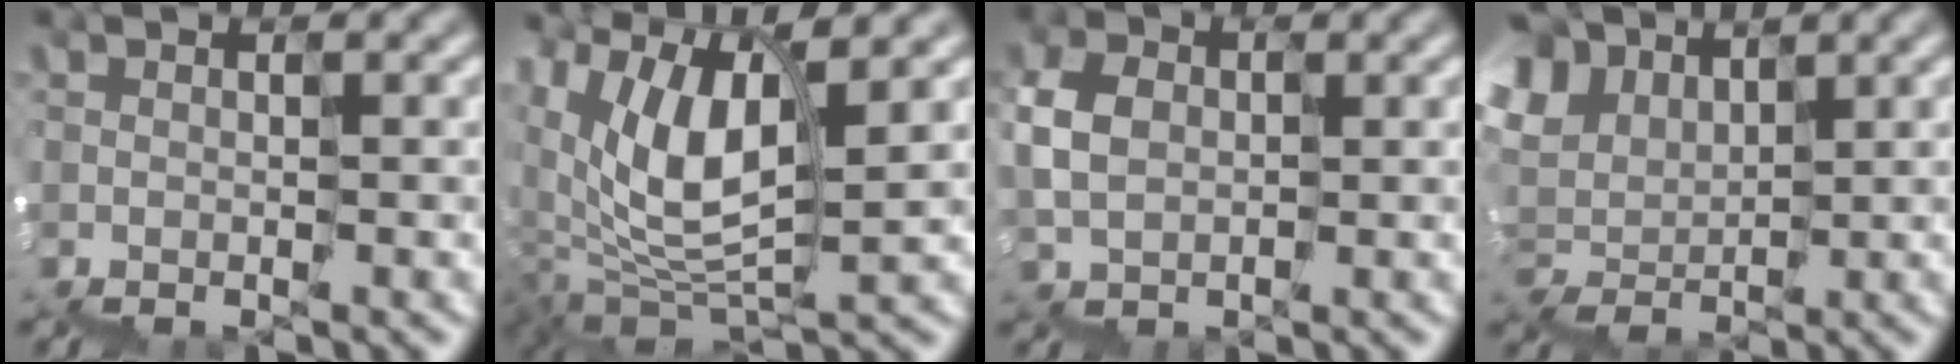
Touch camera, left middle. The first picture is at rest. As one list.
[{"total": 6.6, "force": [4.3, 3.0, 4.0], "torque": [-0.093, 0.011, 0.079]}, {"total": 2.0, "force": [0.3, 2.0, 0.2], "torque": [-0.011, 0.022, -0.002]}, {"total": 5.0, "force": [4.5, 2.1, -0.8], "torque": [-0.005, 0.024, 0.081]}]